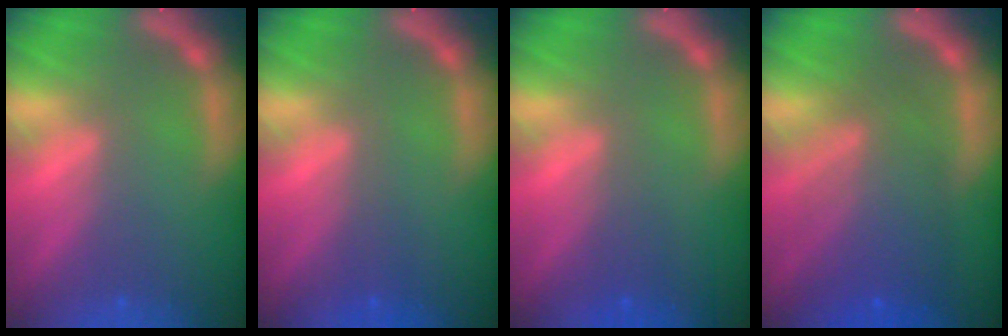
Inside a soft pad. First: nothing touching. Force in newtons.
{"total": 1.0}
{"total": 1.5}
{"total": 7.5}